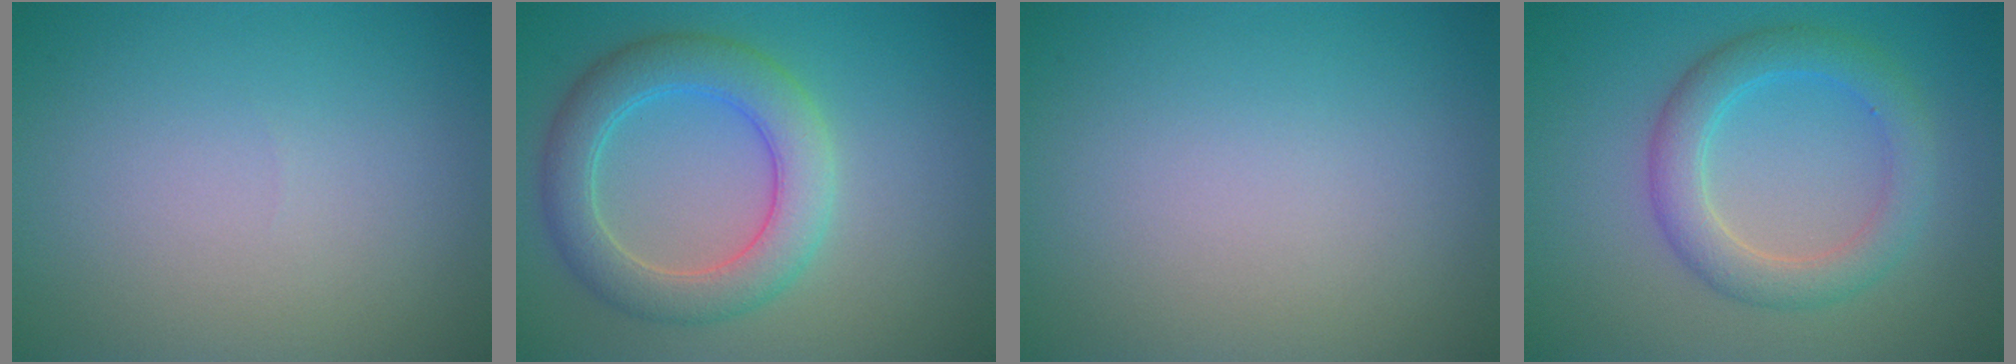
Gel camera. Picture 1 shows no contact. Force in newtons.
{"total": 5.4, "press": 5.3, "slide": 0.3}
{"total": 0.0}
{"total": 4.1, "press": 4.1, "slide": 0.0}